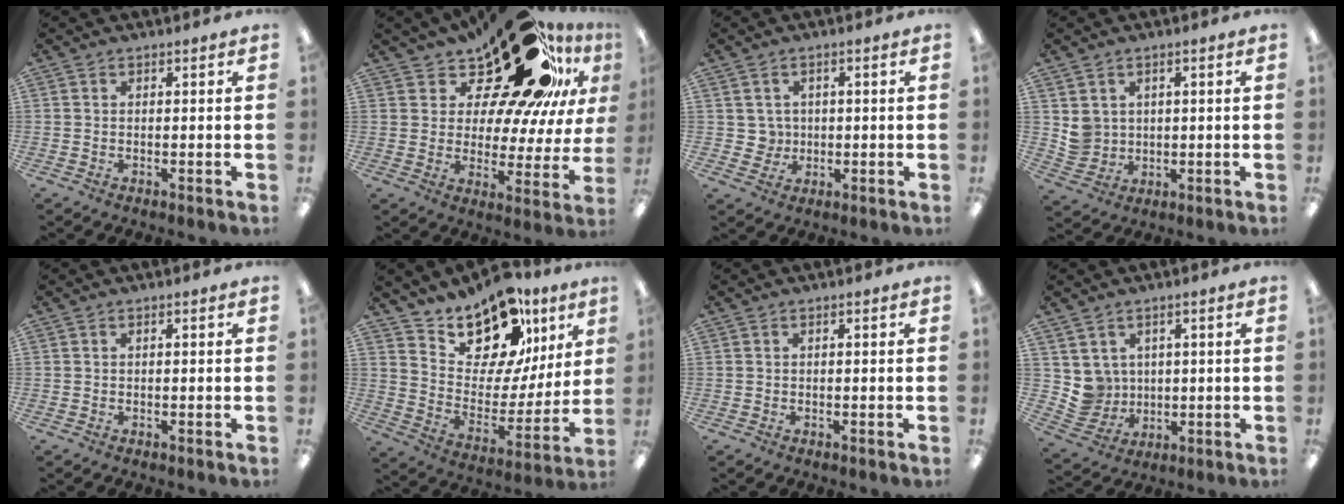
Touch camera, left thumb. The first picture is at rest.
{"total": 26.7, "force": [16.9, 10.5, 17.8], "torque": [-0.265, -0.105, 0.275]}
{"total": 3.4, "force": [0.7, 3.3, 0.1], "torque": [-0.006, 0.001, 0.011]}
{"total": 4.6, "force": [1.7, 4.2, 0.4], "torque": [-0.017, -0.001, 0.035]}
{"total": 0.0}
{"total": 16.4, "force": [13.3, 7.7, 5.7], "torque": [-0.102, -0.110, 0.236]}
{"total": 0.0}
{"total": 6.1, "force": [2.2, 5.7, 0.3], "torque": [-0.024, -0.016, 0.048]}